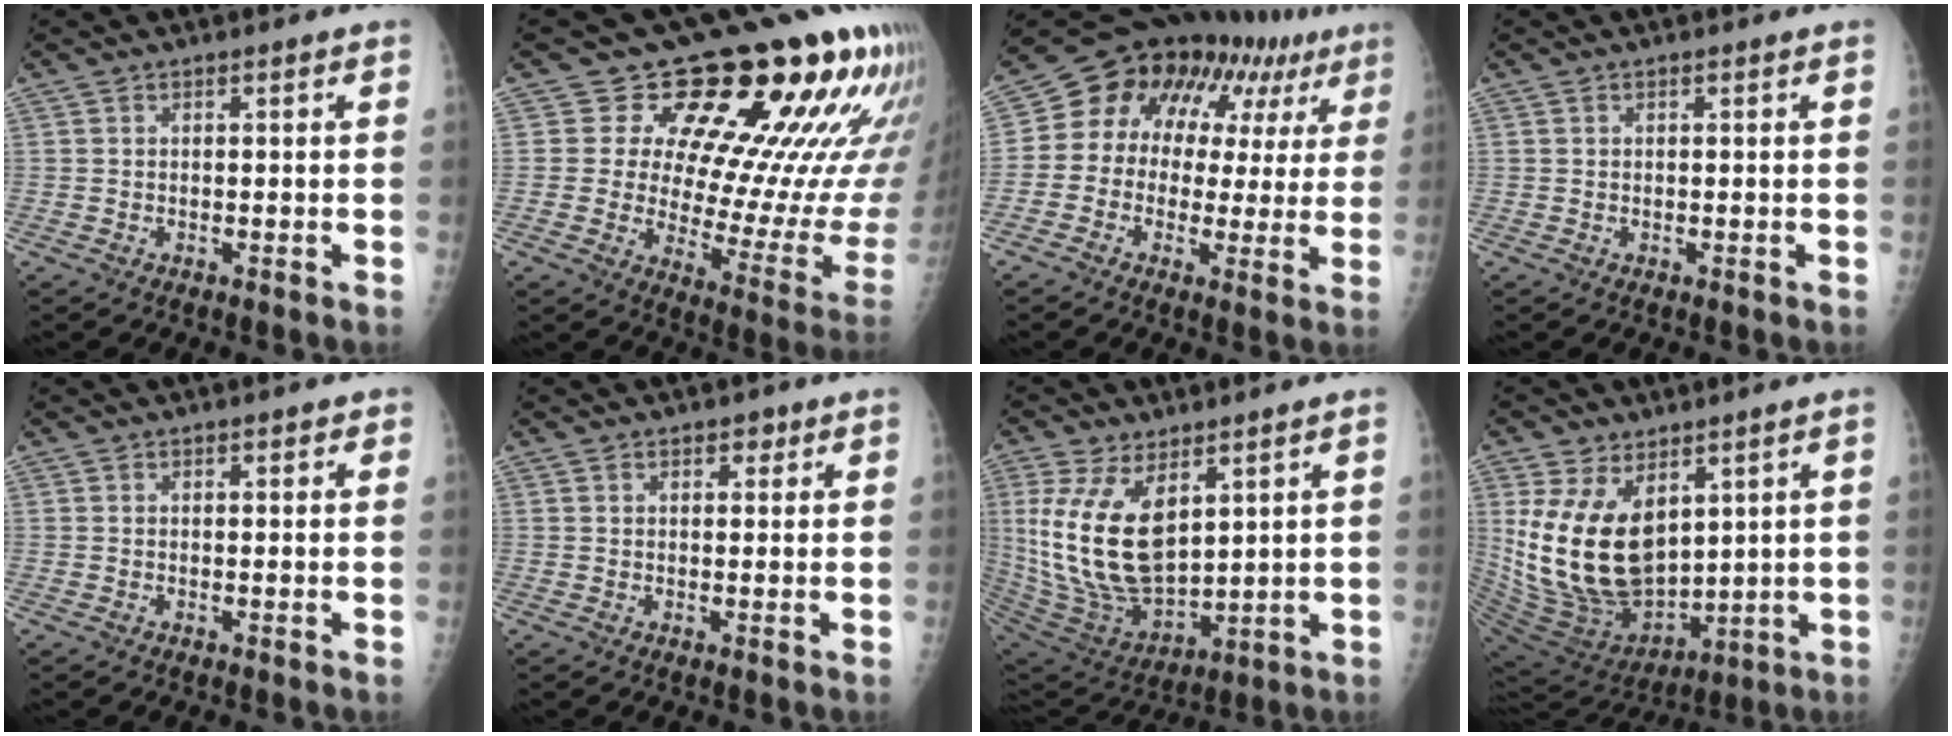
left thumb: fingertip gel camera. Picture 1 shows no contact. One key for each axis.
{"total": 20.3, "fx": 12.0, "fy": 7.7, "fz": 14.4, "tx": -0.144, "ty": -0.079, "tz": 0.161}
{"total": 19.2, "fx": 6.9, "fy": 12.7, "fz": 12.6, "tx": -0.134, "ty": 0.047, "tz": 0.092}
{"total": 0.0}
{"total": 1.3, "fx": 0.8, "fy": 0.6, "fz": 0.8, "tx": -0.005, "ty": 0.000, "tz": 0.007}
{"total": 1.9, "fx": 1.2, "fy": 1.2, "fz": 0.9, "tx": 0.009, "ty": -0.007, "tz": 0.013}
{"total": 18.1, "fx": 5.6, "fy": 9.3, "fz": 14.5, "tx": -0.277, "ty": -0.033, "tz": 0.128}
{"total": 18.9, "fx": 5.2, "fy": 11.4, "fz": 14.2, "tx": -0.247, "ty": -0.044, "tz": 0.126}